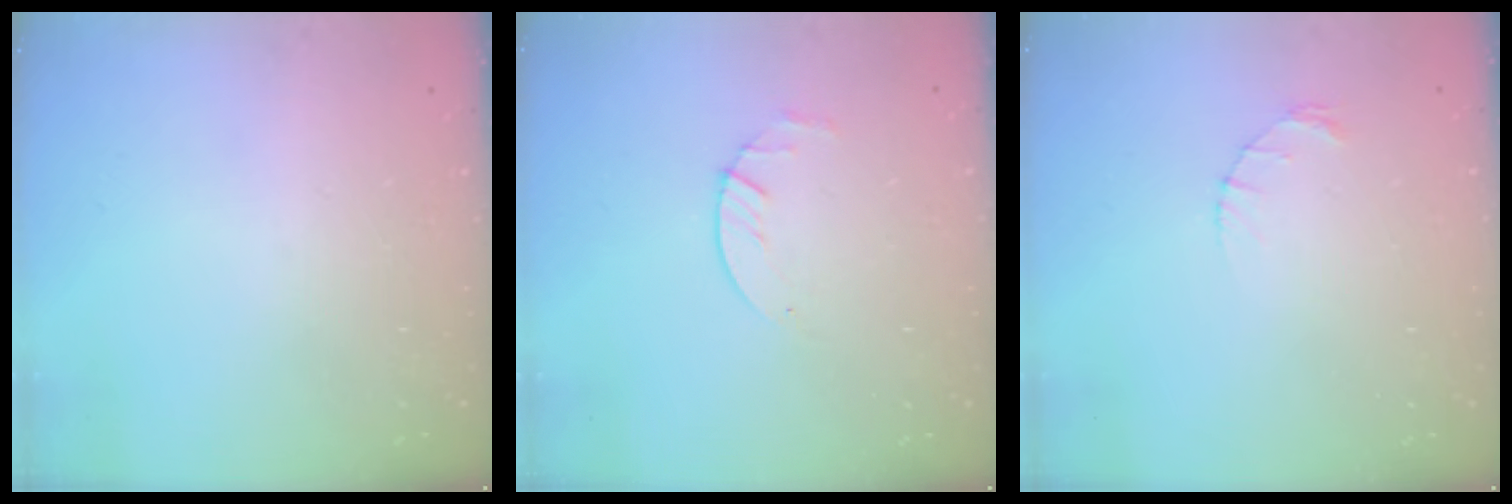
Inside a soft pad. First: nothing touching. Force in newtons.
{"total": 2.9, "press": 2.9, "slide": 0.4}
{"total": 1.2, "press": 1.1, "slide": 0.2}